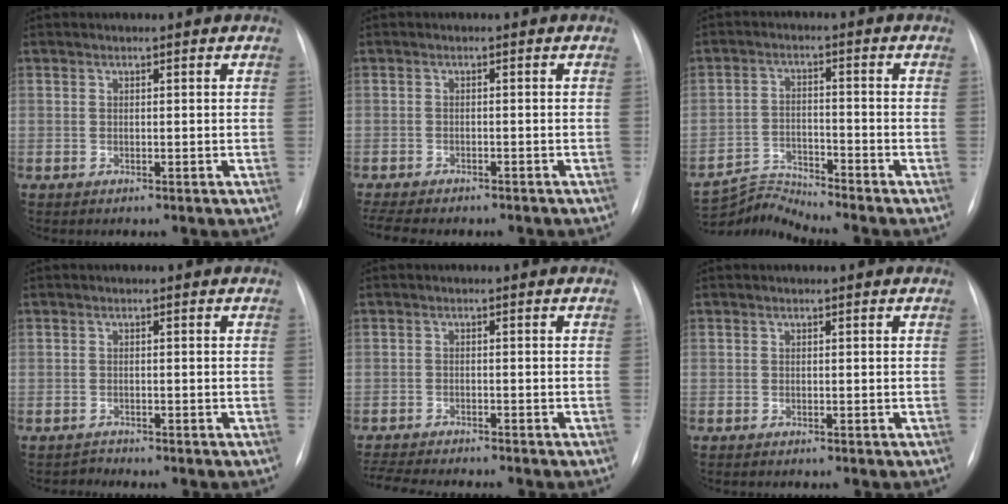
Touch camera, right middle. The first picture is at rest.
{"total": 8.6, "force": [-7.2, 2.6, 4.0], "torque": [-0.063, 0.001, -0.093]}
{"total": 5.9, "force": [-5.1, -2.2, -1.7], "torque": [0.017, -0.006, -0.094]}
{"total": 0.7, "force": [-0.6, 0.0, -0.4], "torque": [0.008, -0.006, -0.008]}
{"total": 7.7, "force": [-7.0, 0.4, 3.1], "torque": [-0.049, -0.012, -0.110]}
{"total": 0.0}